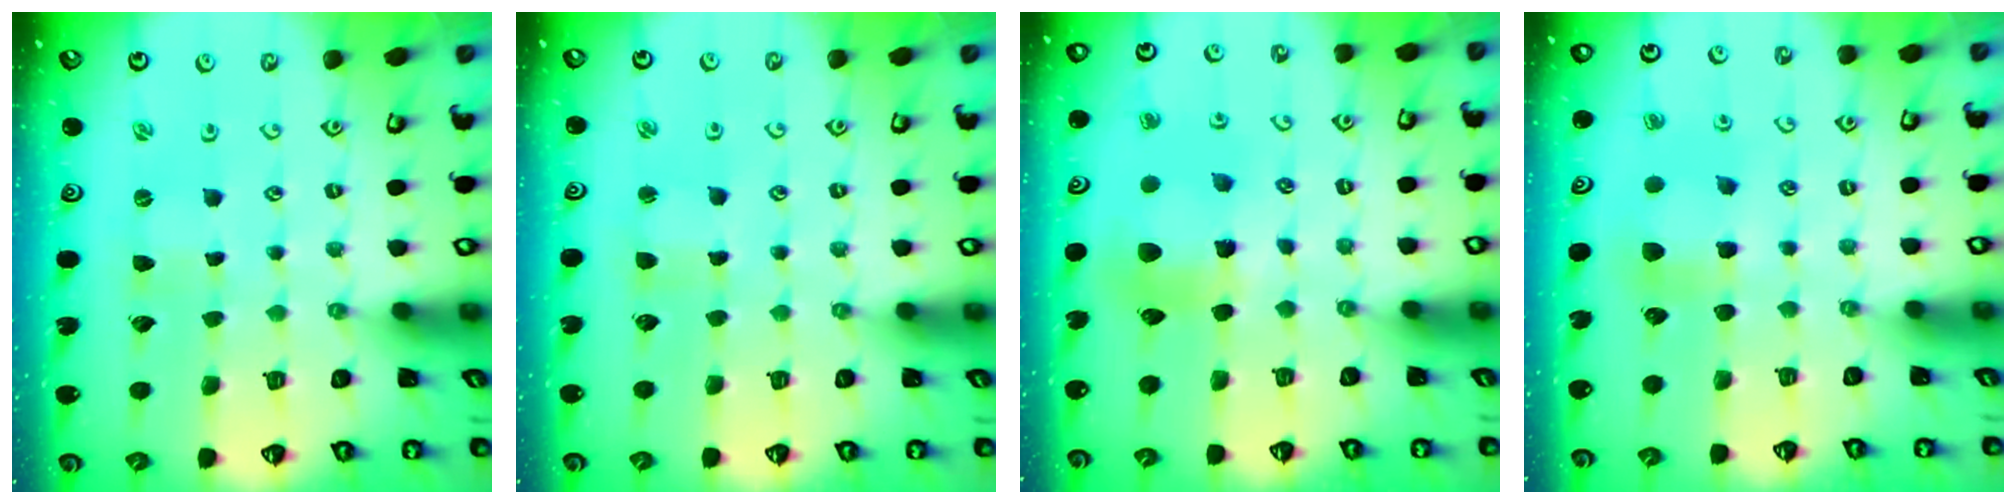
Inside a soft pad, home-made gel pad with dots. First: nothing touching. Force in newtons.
{"total": 3.0, "press": 3.0, "slide": 0.6}
{"total": 9.2, "press": 9.1, "slide": 1.2}
{"total": 5.6, "press": 5.6, "slide": 0.0}